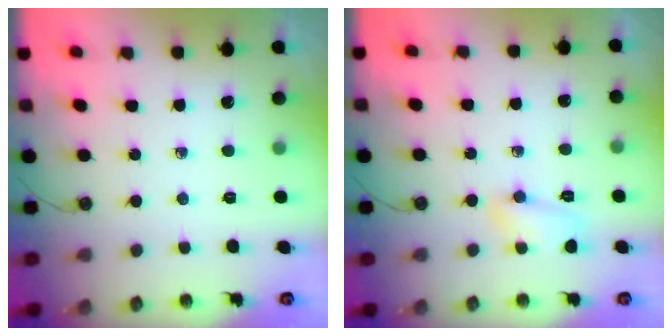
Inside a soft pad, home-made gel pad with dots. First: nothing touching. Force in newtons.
{"total": 8.2, "press": 5.7, "slide": 5.9}